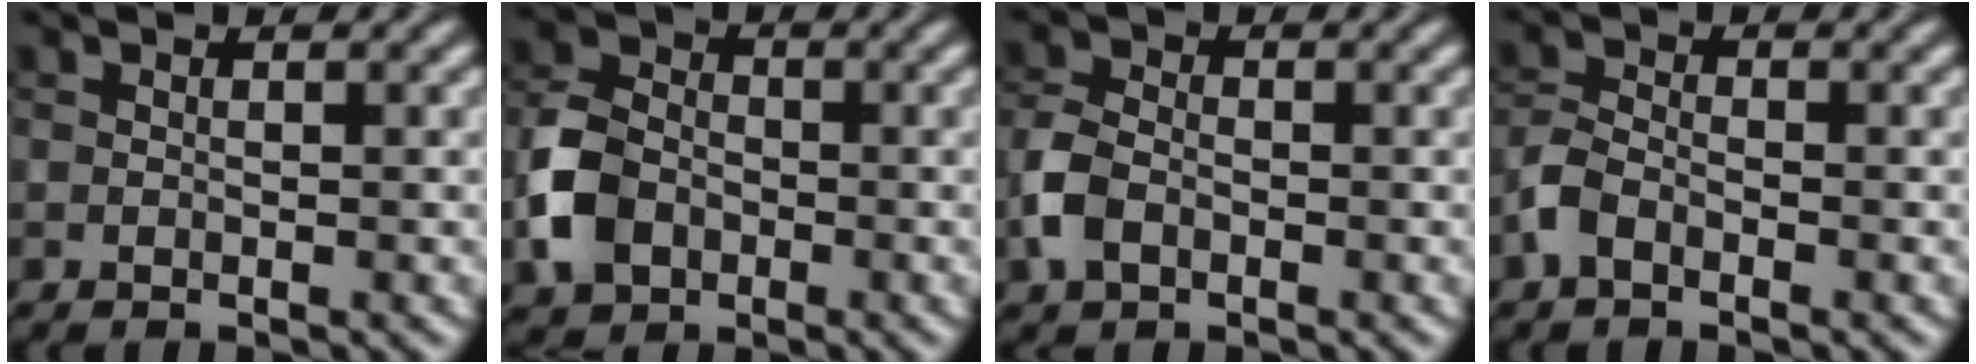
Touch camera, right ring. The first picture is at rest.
{"total": 5.7, "force": [-2.0, 4.4, 3.1], "torque": [-0.065, 0.004, -0.049]}
{"total": 3.7, "force": [-1.5, 2.5, 2.3], "torque": [-0.057, 0.003, -0.039]}
{"total": 2.6, "force": [-1.5, 1.4, 1.5], "torque": [-0.036, 0.005, -0.041]}